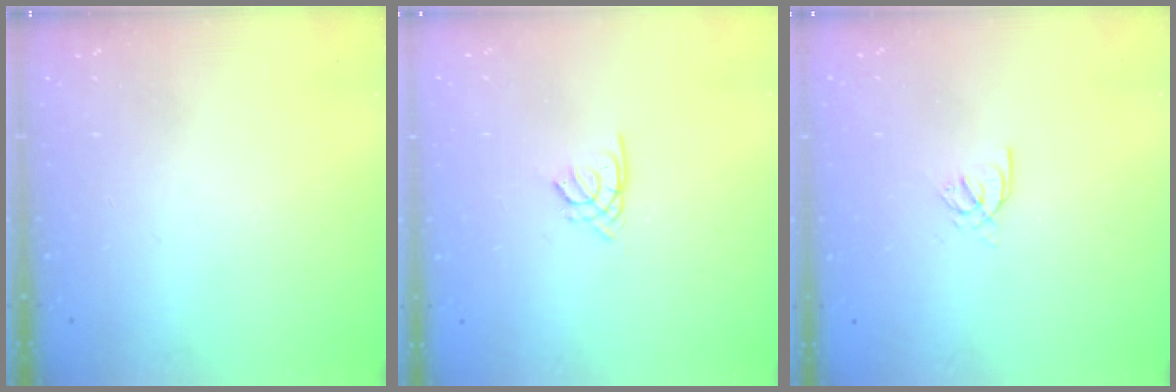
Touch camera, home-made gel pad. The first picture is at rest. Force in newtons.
{"total": 1.4, "press": 1.4, "slide": 0.3}
{"total": 3.6, "press": 3.6, "slide": 0.2}